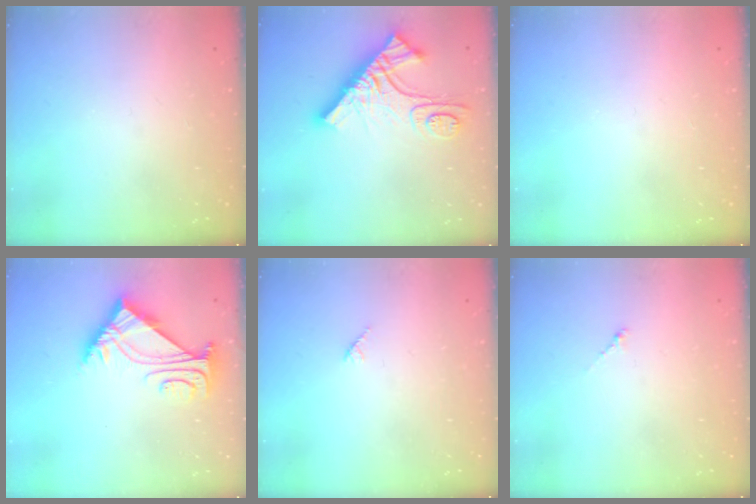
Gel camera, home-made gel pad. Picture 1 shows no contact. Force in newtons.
{"total": 14.2, "press": 14.1, "slide": 1.5}
{"total": 0.0}
{"total": 5.2, "press": 5.1, "slide": 0.7}
{"total": 4.2, "press": 4.1, "slide": 0.7}
{"total": 0.8, "press": 0.6, "slide": 0.4}